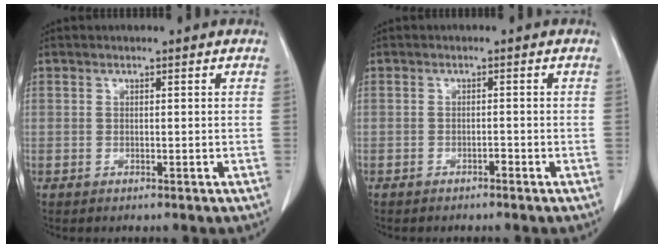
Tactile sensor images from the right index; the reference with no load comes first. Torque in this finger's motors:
{"motor_torque": [0.04, 0.02, -0.02, -0.01]}